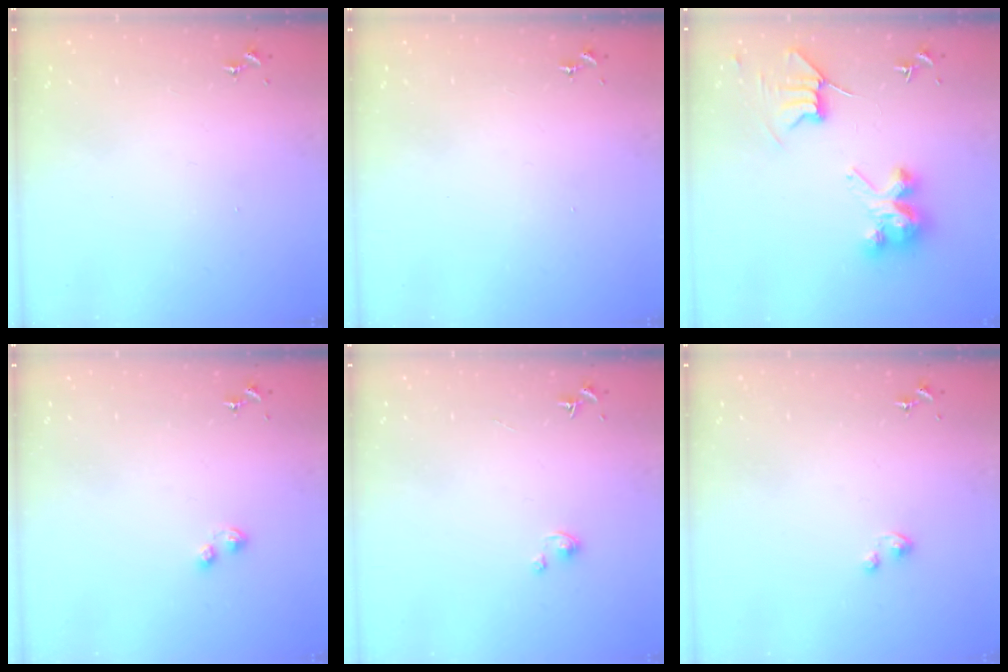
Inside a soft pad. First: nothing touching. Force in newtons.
{"total": 0.0}
{"total": 9.5, "press": 9.5, "slide": 0.7}
{"total": 4.3, "press": 4.3, "slide": 0.5}
{"total": 2.4, "press": 2.4, "slide": 0.3}
{"total": 0.9, "press": 0.9, "slide": 0.1}